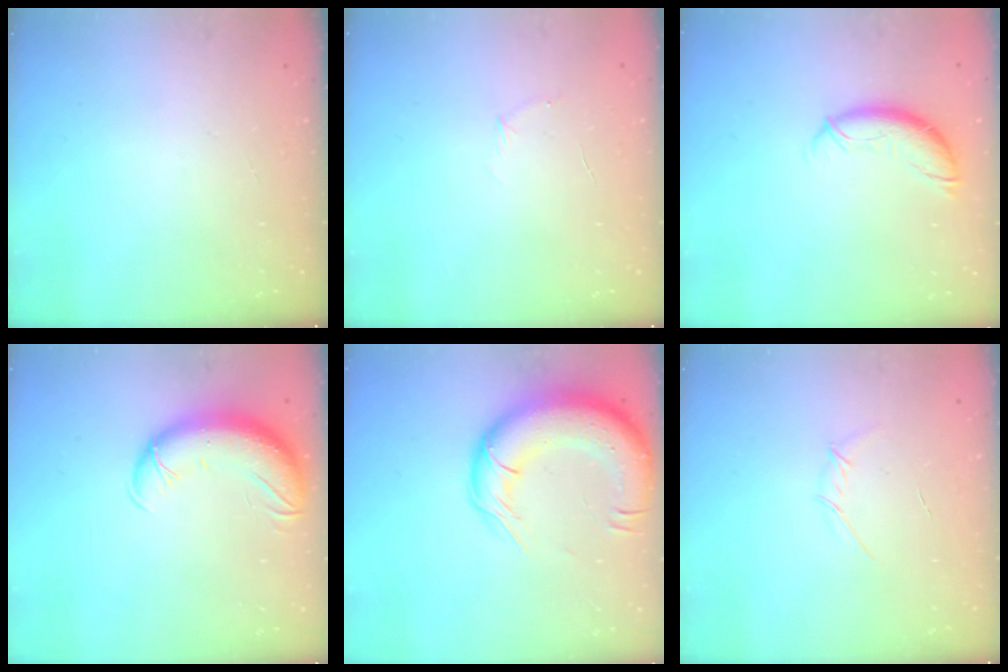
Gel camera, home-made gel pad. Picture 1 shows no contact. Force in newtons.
{"total": 3.6, "press": 3.4, "slide": 1.1}
{"total": 9.5, "press": 9.5, "slide": 0.5}
{"total": 11.9, "press": 11.5, "slide": 2.8}
{"total": 19.7, "press": 19.1, "slide": 4.6}
{"total": 3.6, "press": 3.6, "slide": 0.7}